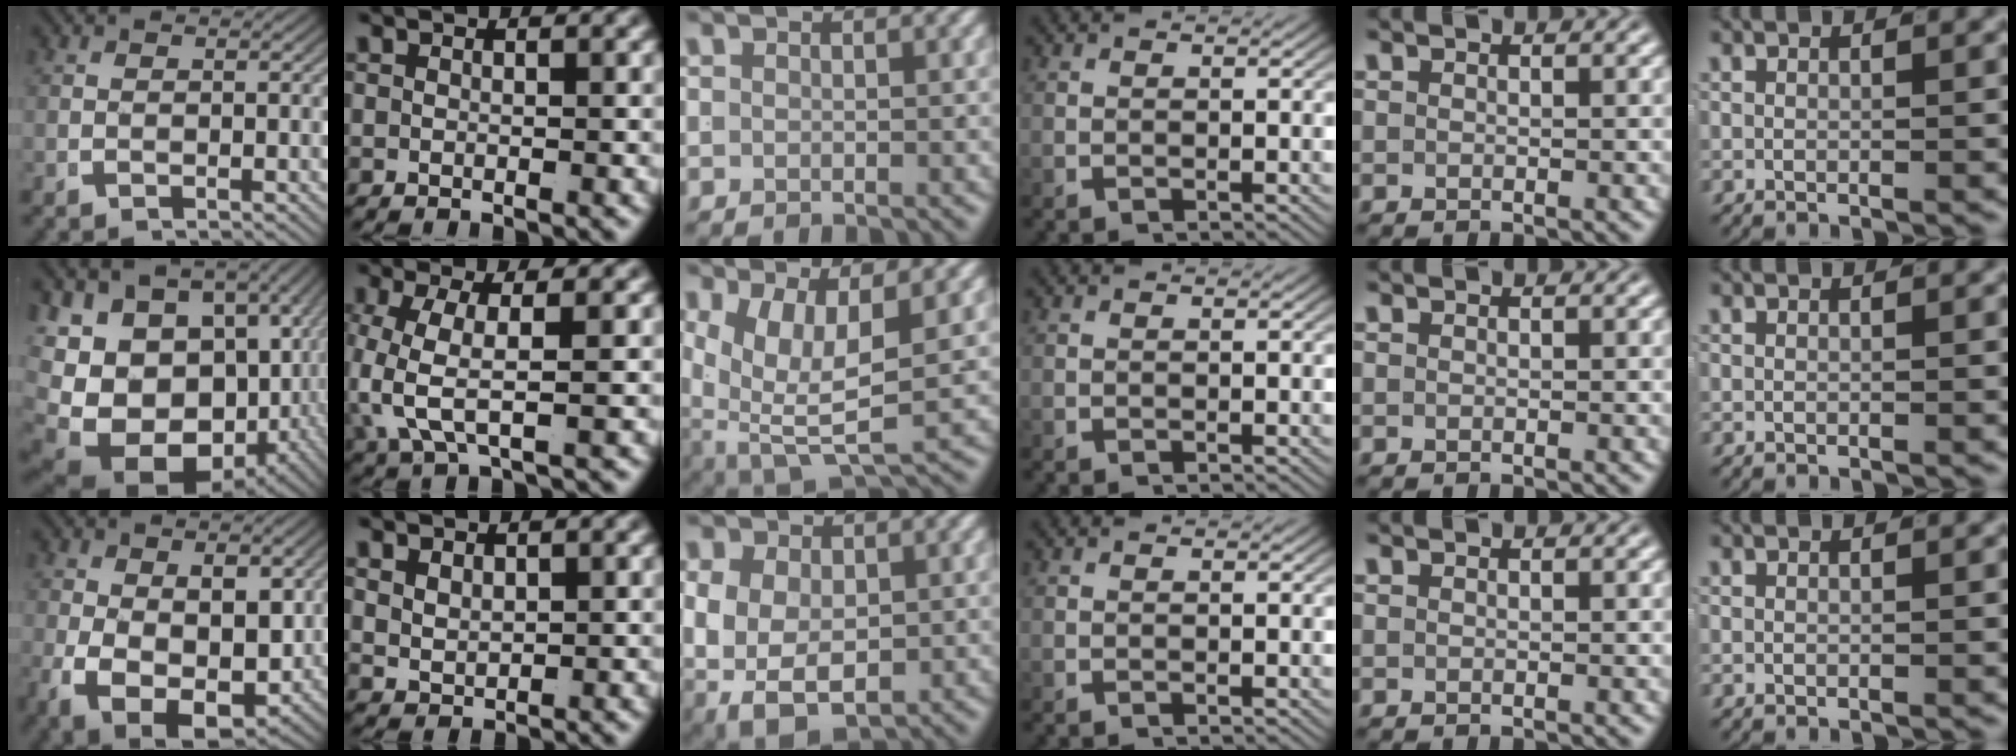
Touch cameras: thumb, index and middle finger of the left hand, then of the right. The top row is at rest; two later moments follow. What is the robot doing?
{"motion": "lift_and_place", "object": "shirt"}